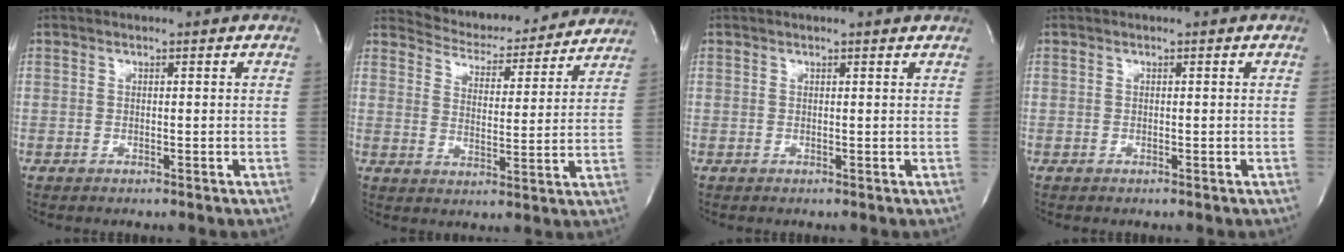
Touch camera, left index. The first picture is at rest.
{"total": 13.4, "force": [12.9, 3.0, 1.8], "torque": [-0.016, -0.007, 0.165]}
{"total": 1.5, "force": [1.3, -0.1, 0.6], "torque": [-0.015, 0.002, 0.008]}
{"total": 0.0}